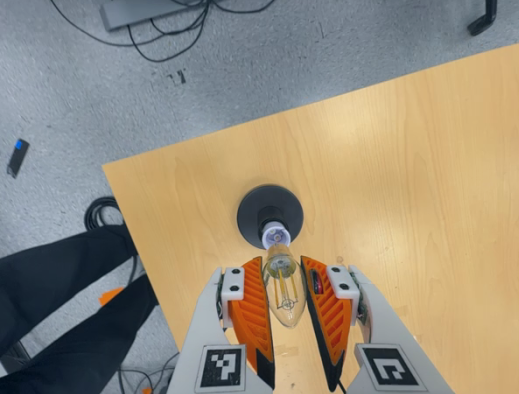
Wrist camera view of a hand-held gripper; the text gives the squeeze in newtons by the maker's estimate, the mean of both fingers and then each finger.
{"total": 12.3, "left": 12.6, "right": 11.9}